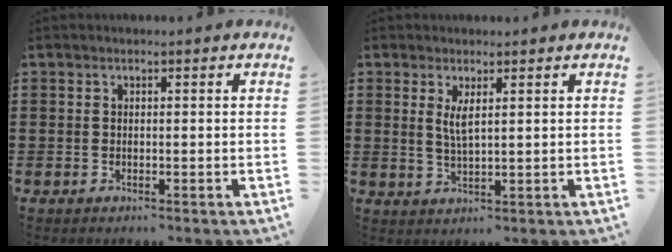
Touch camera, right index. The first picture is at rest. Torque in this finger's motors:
{"motor_torque": [1.75, 0.39, 0.21, 0.02]}